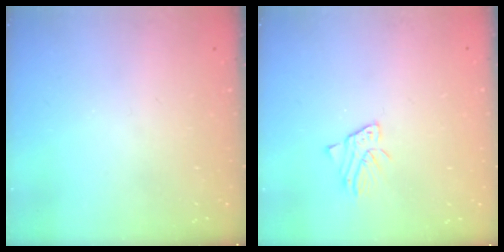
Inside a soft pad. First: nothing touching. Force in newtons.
{"total": 2.2, "press": 2.2, "slide": 0.1}